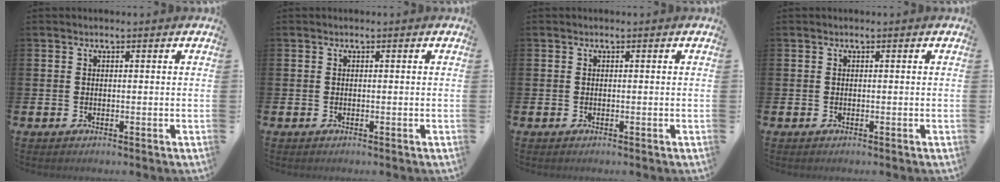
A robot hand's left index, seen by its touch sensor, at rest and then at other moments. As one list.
[{"total": 0.0}, {"total": 0.0}, {"total": 0.0}]